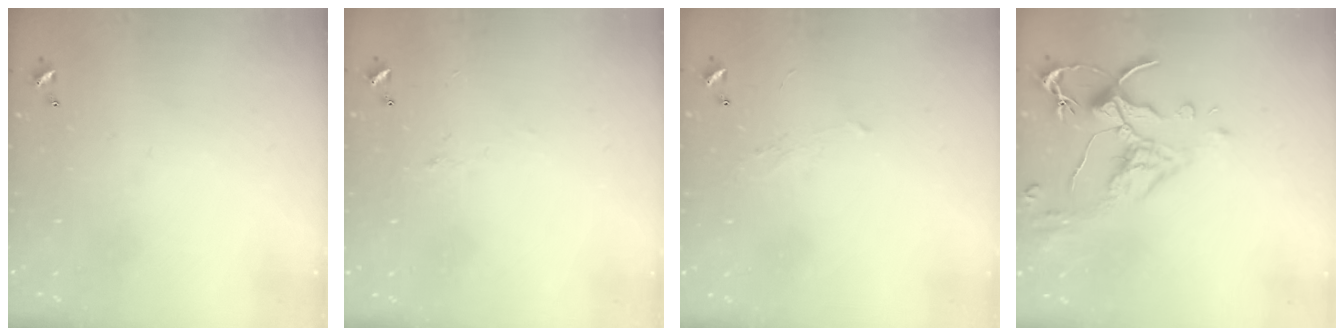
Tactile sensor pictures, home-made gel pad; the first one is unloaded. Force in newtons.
{"total": 0.9, "press": 0.6, "slide": 0.6}
{"total": 1.3, "press": 1.1, "slide": 0.7}
{"total": 2.5, "press": 2.1, "slide": 1.3}